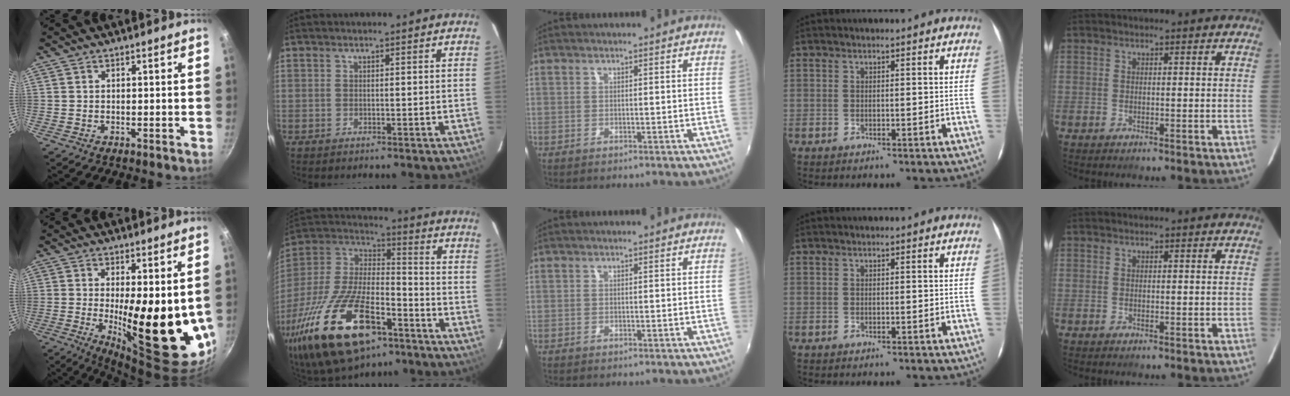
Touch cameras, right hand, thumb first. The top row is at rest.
{"thumb": {"total": 18.0, "force": [0.0, 5.5, 17.1], "torque": [-0.226, -0.039, 0.013]}, "index": {"total": 31.9, "force": [-18.1, 13.9, 22.3], "torque": [-0.460, -0.038, -0.298]}}